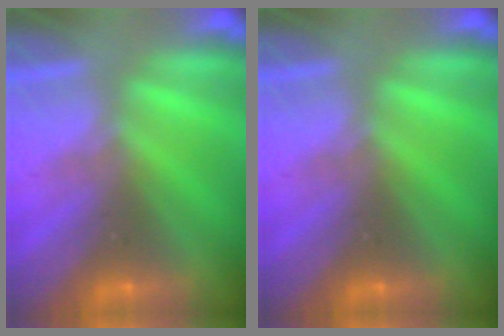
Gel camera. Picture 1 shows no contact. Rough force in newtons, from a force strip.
{"total": 0.0}